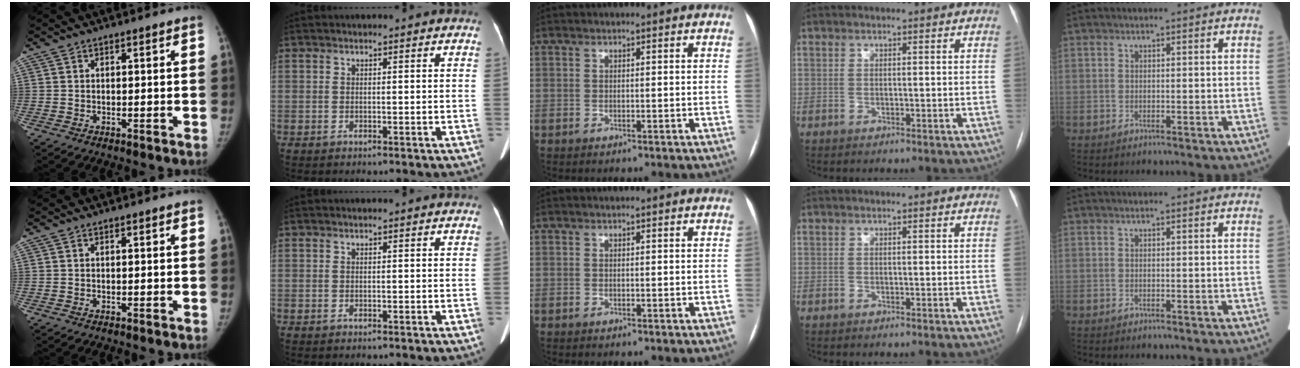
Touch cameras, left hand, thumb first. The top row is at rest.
{}